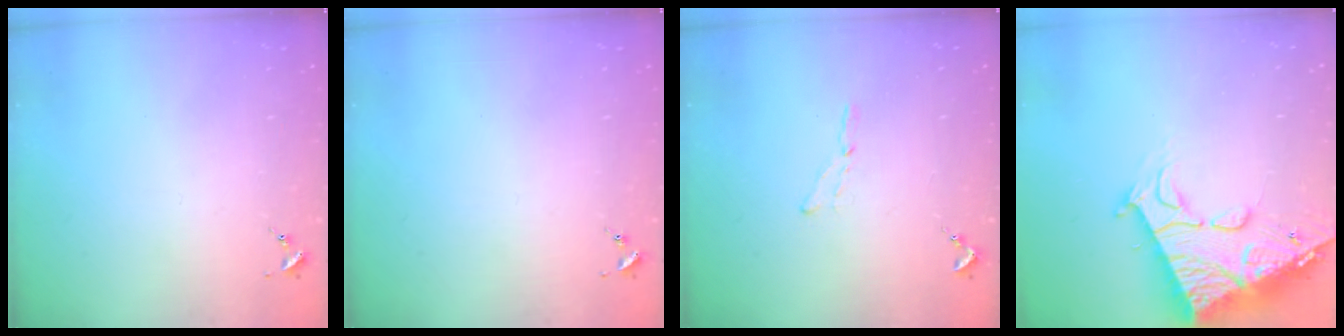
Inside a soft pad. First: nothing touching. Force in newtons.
{"total": 0.0}
{"total": 3.5, "press": 3.5, "slide": 0.4}
{"total": 23.0, "press": 22.9, "slide": 2.5}